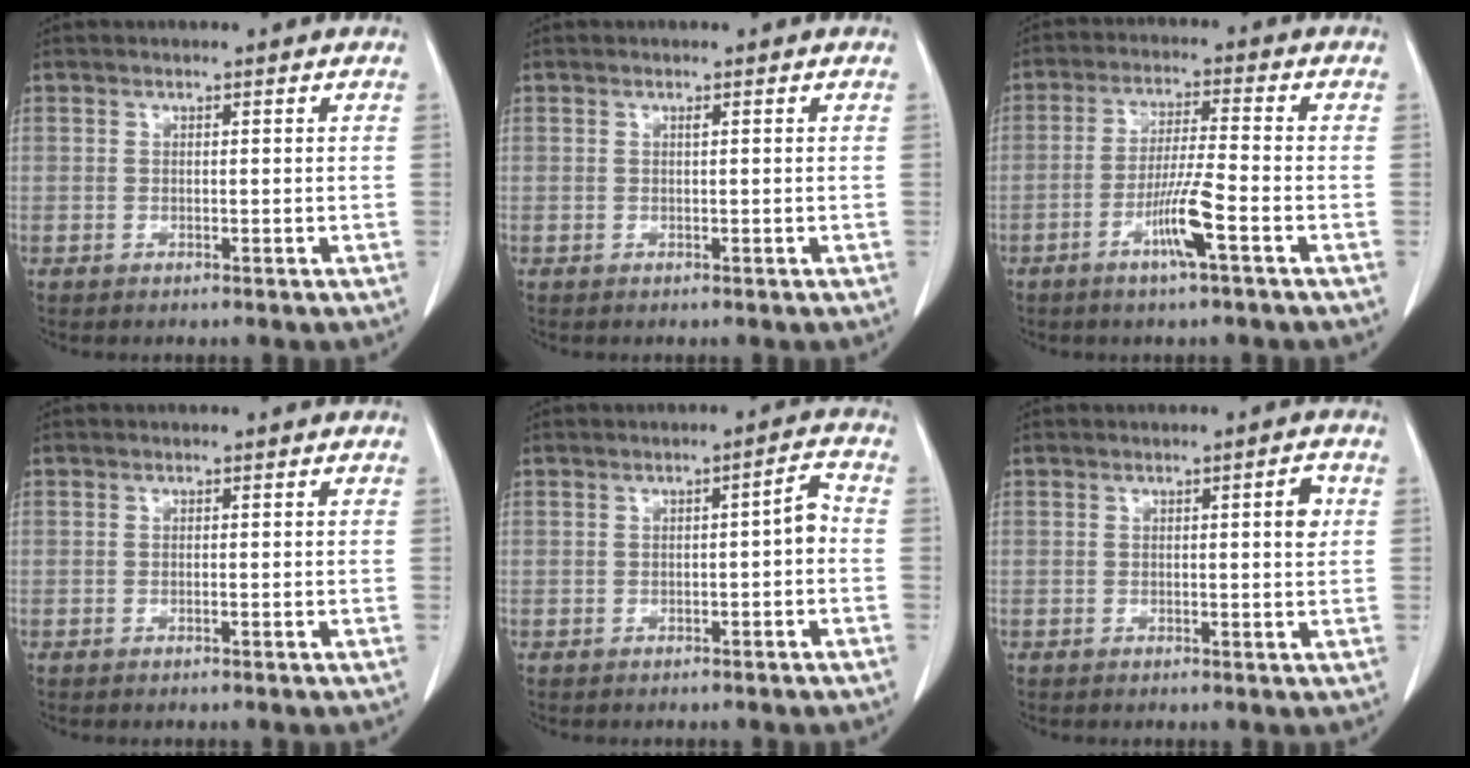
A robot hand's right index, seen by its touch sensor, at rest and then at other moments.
{"total": 0.0}
{"total": 7.0, "force": [-3.2, -0.4, 6.2], "torque": [-0.121, -0.008, -0.062]}
{"total": 0.0}
{"total": 2.8, "force": [-0.5, 0.5, 2.7], "torque": [-0.036, 0.013, -0.008]}
{"total": 2.5, "force": [0.6, 0.3, 2.4], "torque": [-0.031, 0.002, 0.008]}